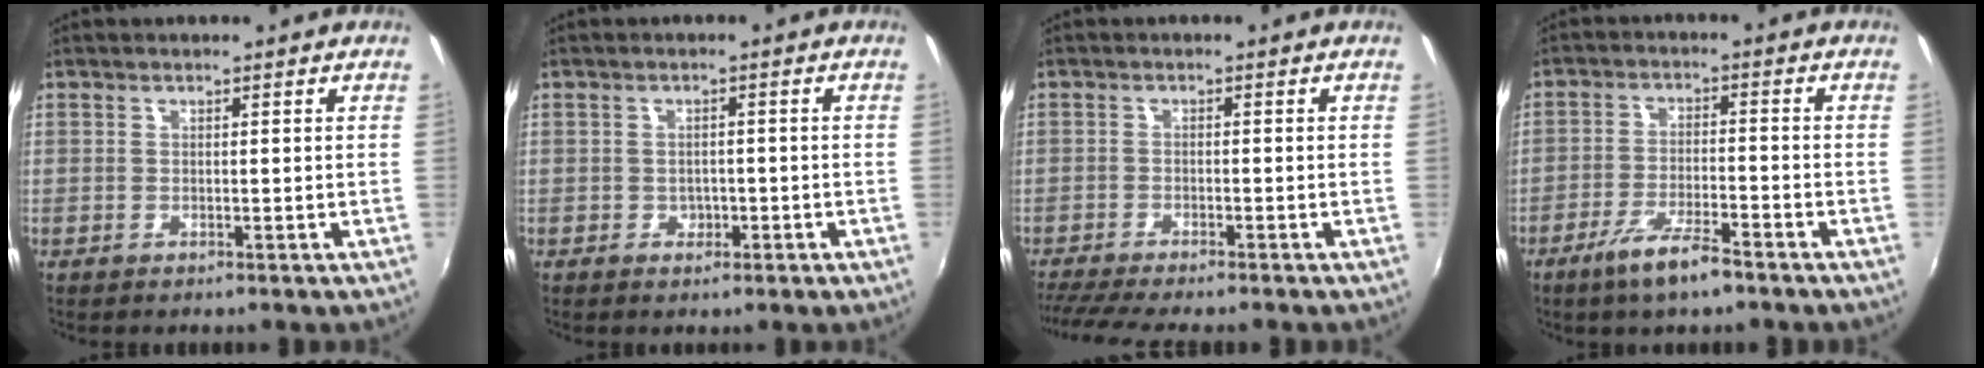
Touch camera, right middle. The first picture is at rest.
{"total": 2.3, "force": [-0.9, 2.0, 0.8], "torque": [-0.013, 0.000, -0.010]}
{"total": 7.8, "force": [-6.9, 0.2, 3.7], "torque": [-0.090, -0.025, -0.115]}
{"total": 7.7, "force": [-5.4, 1.3, 5.3], "torque": [-0.119, -0.010, -0.098]}